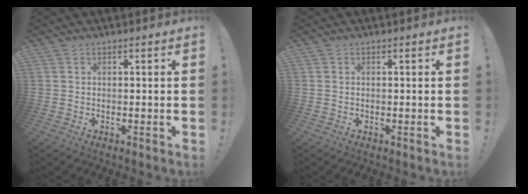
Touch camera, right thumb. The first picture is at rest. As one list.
[{"total": 0.0}]